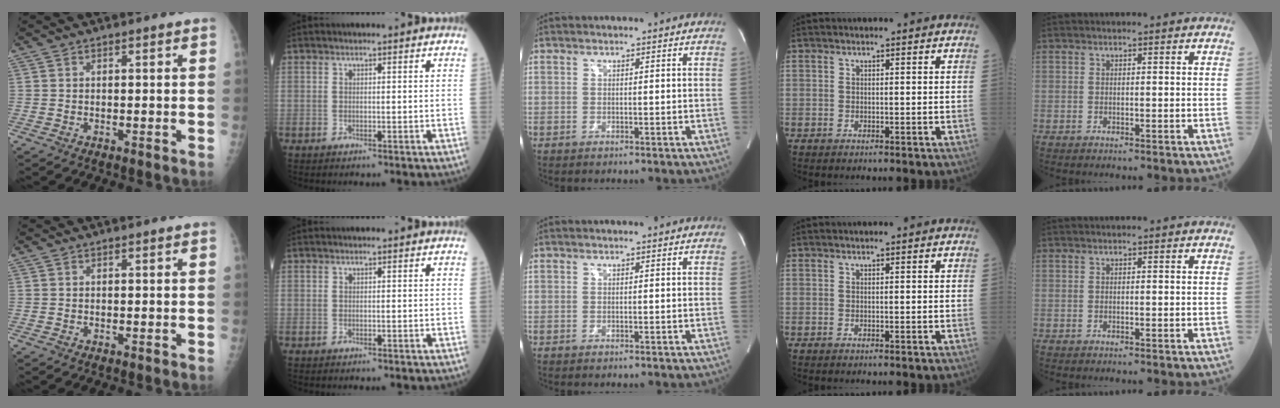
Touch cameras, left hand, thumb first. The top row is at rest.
{}